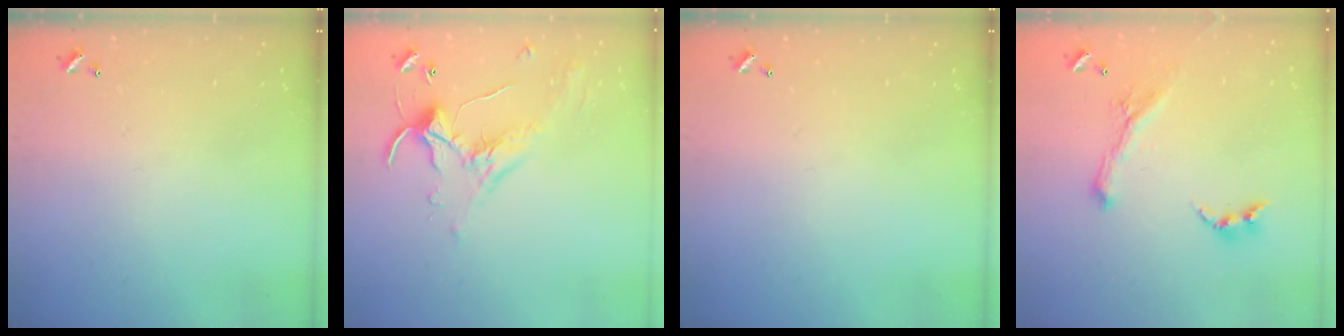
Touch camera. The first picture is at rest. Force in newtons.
{"total": 1.2, "press": 0.6, "slide": 1.1}
{"total": 0.0}
{"total": 0.8, "press": 0.8, "slide": 0.2}